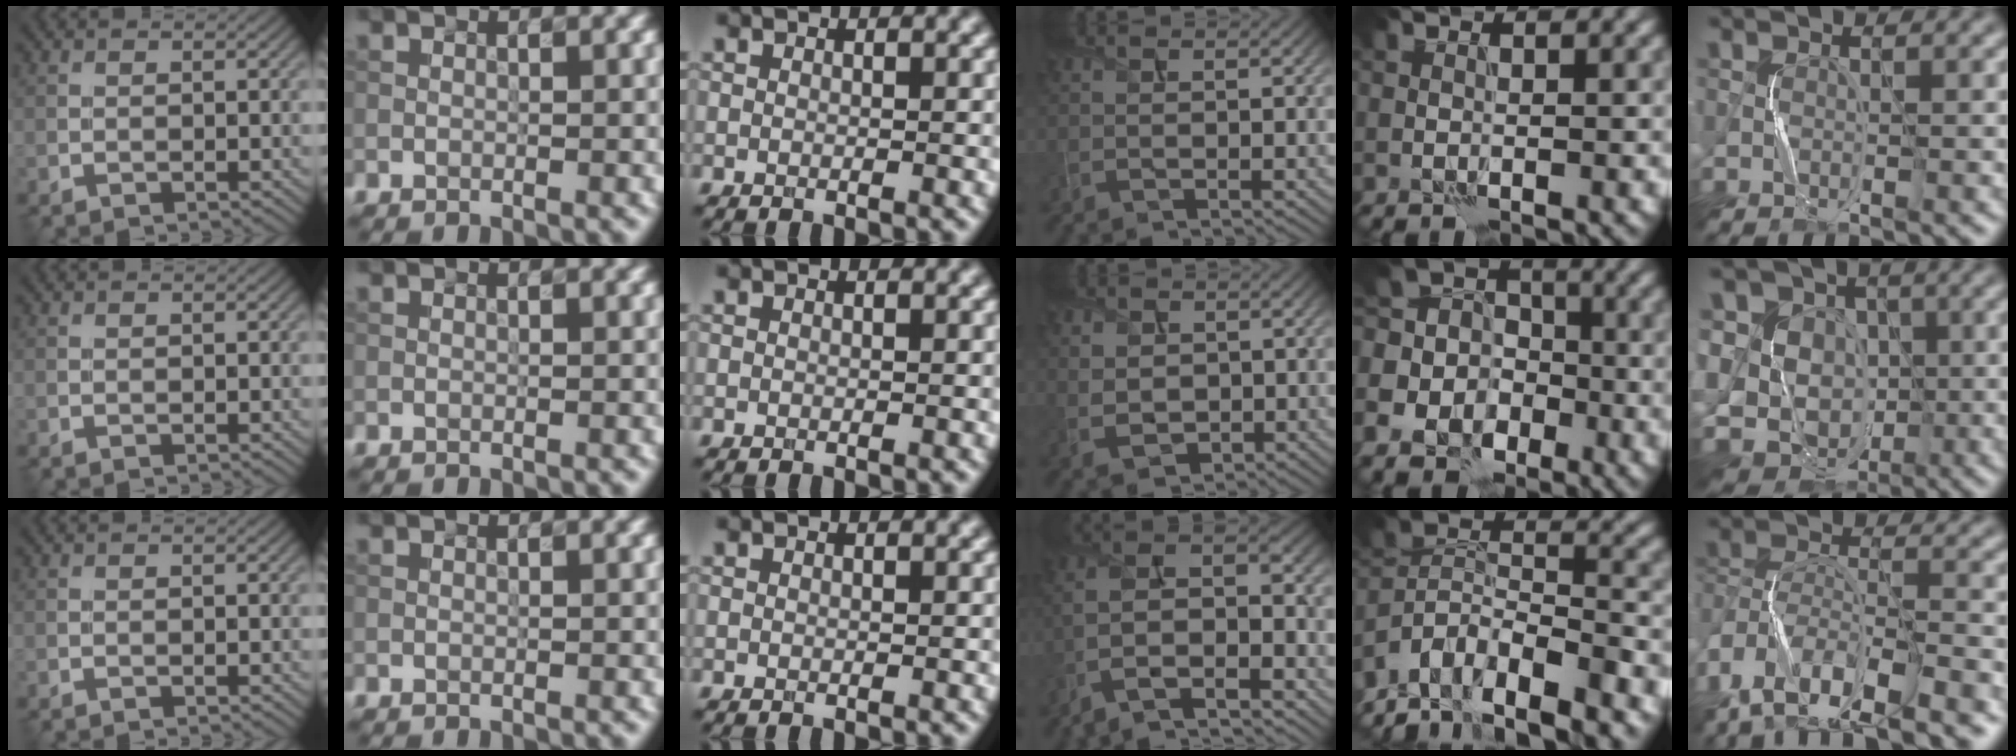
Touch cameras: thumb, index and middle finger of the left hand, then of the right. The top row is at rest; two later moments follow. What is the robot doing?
{"motion": "squeeze", "object": "sponge"}